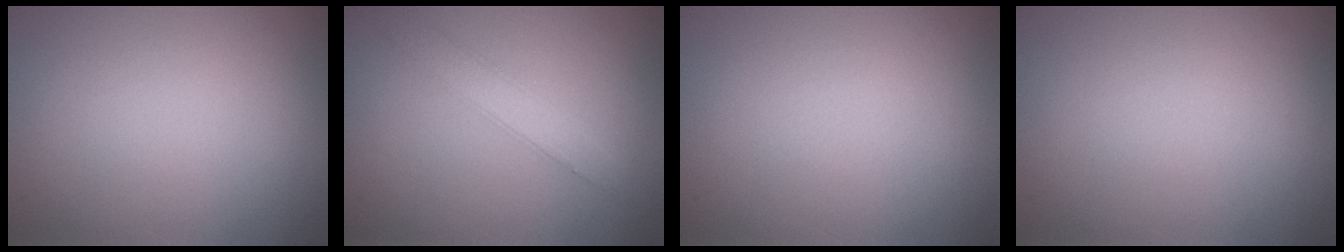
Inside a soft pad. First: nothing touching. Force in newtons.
{"total": 2.6, "press": 2.6, "slide": 0.1}
{"total": 0.0}
{"total": 0.0}